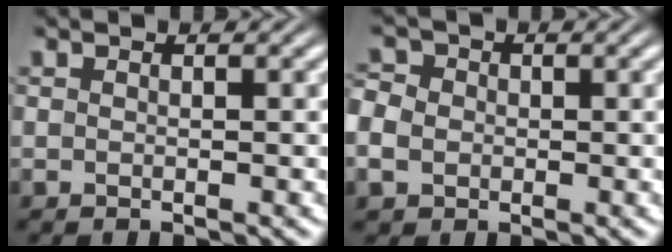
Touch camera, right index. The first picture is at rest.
{"total": 4.3, "force": [-0.4, 4.0, 1.7], "torque": [-0.048, -0.010, -0.010]}